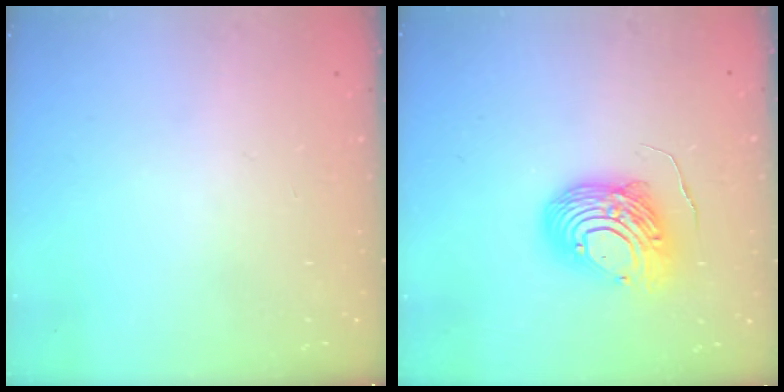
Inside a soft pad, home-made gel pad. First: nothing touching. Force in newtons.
{"total": 12.7, "press": 12.6, "slide": 1.6}